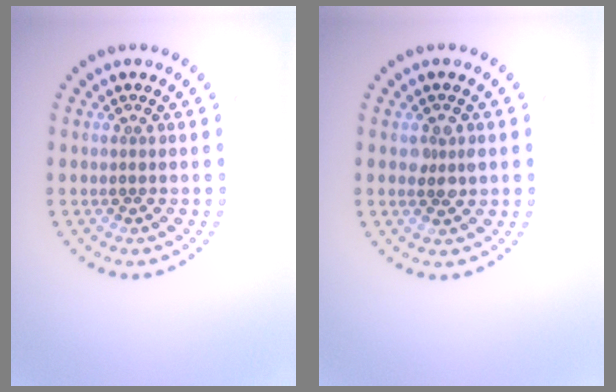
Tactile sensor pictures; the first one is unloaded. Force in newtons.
{"total": 1.4, "press": 1.4, "slide": 0.2}